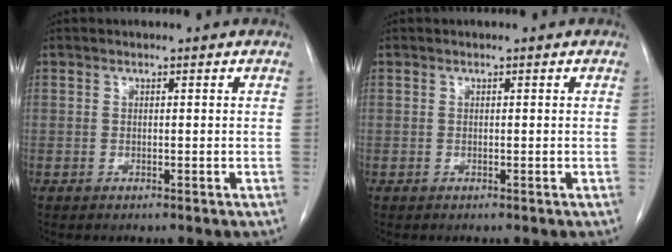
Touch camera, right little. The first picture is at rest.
{"total": 0.0}